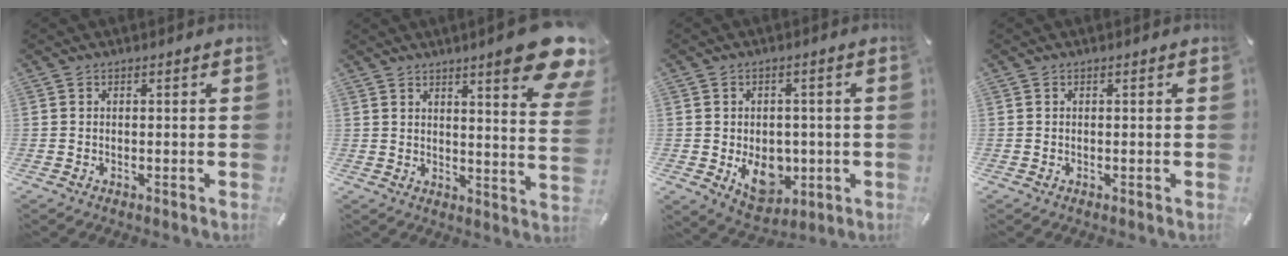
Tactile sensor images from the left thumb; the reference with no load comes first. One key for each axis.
{"total": 14.7, "fx": 9.3, "fy": 2.6, "fz": 11.1, "tx": -0.157, "ty": -0.070, "tz": 0.151}
{"total": 10.8, "fx": -2.3, "fy": 8.1, "fz": 6.8, "tx": -0.088, "ty": -0.004, "tz": -0.035}
{"total": 0.0}